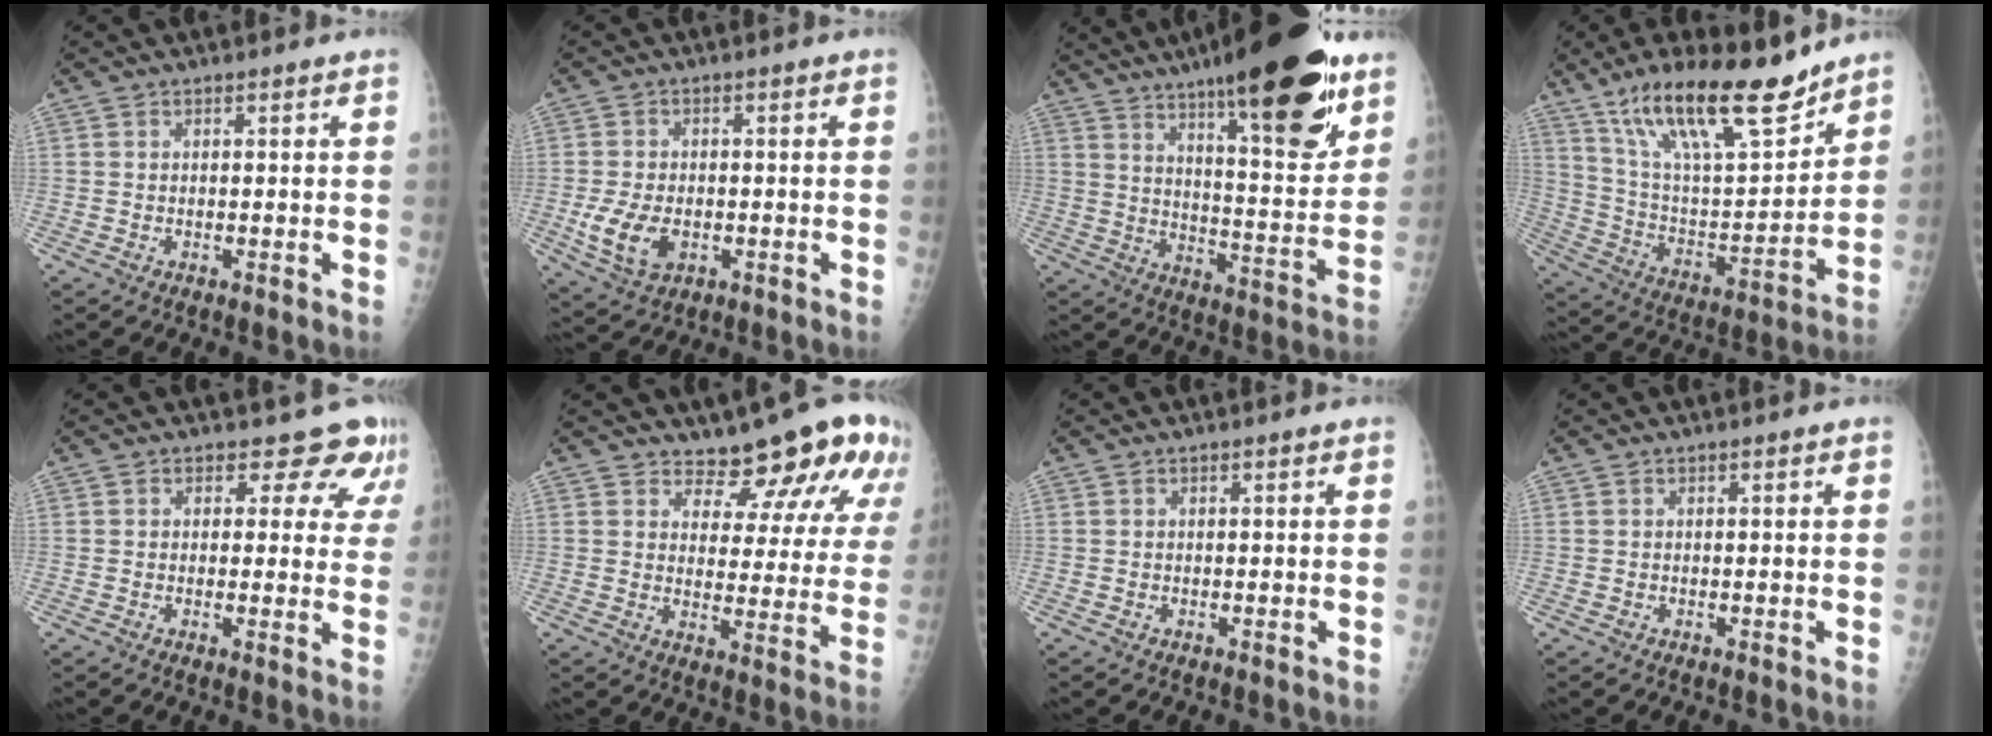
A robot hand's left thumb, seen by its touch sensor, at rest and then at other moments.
{"total": 7.8, "force": [-1.9, 5.1, 5.6], "torque": [-0.106, -0.002, -0.026]}
{"total": 25.6, "force": [16.2, 6.5, 18.8], "torque": [-0.252, -0.068, 0.247]}
{"total": 22.4, "force": [16.0, 6.4, 14.3], "torque": [-0.213, -0.071, 0.283]}
{"total": 7.1, "force": [5.8, 4.0, 1.3], "torque": [0.029, -0.026, 0.045]}
{"total": 14.2, "force": [11.7, 5.7, 5.7], "torque": [-0.020, -0.082, 0.132]}
{"total": 0.0}
{"total": 0.0}